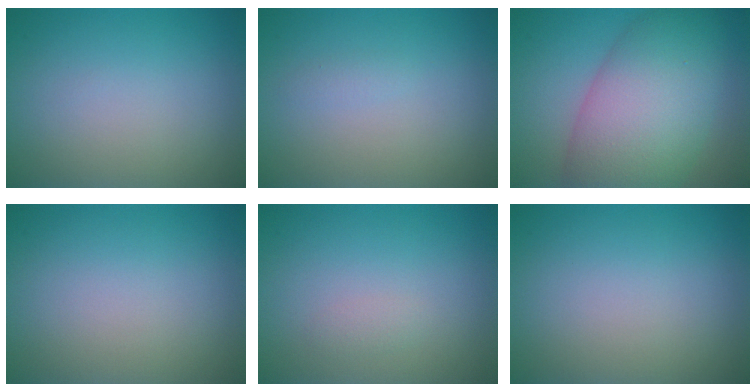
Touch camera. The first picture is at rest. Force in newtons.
{"total": 0.6, "press": 0.6, "slide": 0.0}
{"total": 11.0, "press": 11.0, "slide": 0.2}
{"total": 0.0}
{"total": 0.7, "press": 0.7, "slide": 0.1}
{"total": 0.0}